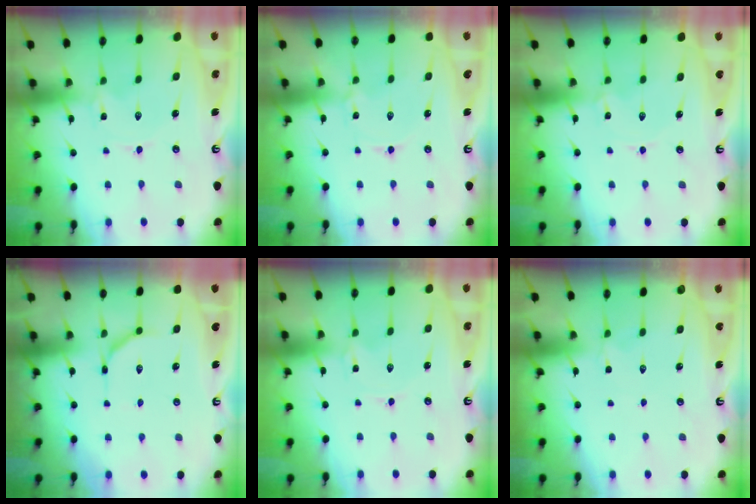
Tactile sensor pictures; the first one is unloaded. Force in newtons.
{"total": 1.7, "press": 1.7, "slide": 0.3}
{"total": 1.1, "press": 1.1, "slide": 0.2}
{"total": 5.6, "press": 5.6, "slide": 0.6}
{"total": 0.0}
{"total": 1.9, "press": 1.9, "slide": 0.5}